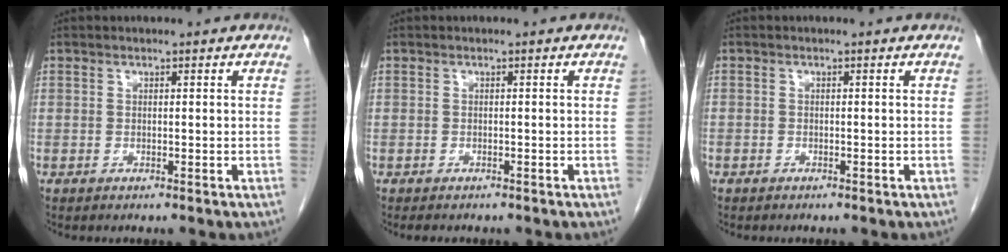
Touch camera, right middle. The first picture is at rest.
{"total": 2.5, "force": [-2.1, 0.9, 1.0], "torque": [-0.016, -0.005, -0.021]}
{"total": 0.6, "force": [-0.4, 0.4, 0.0], "torque": [-0.004, 0.004, -0.008]}